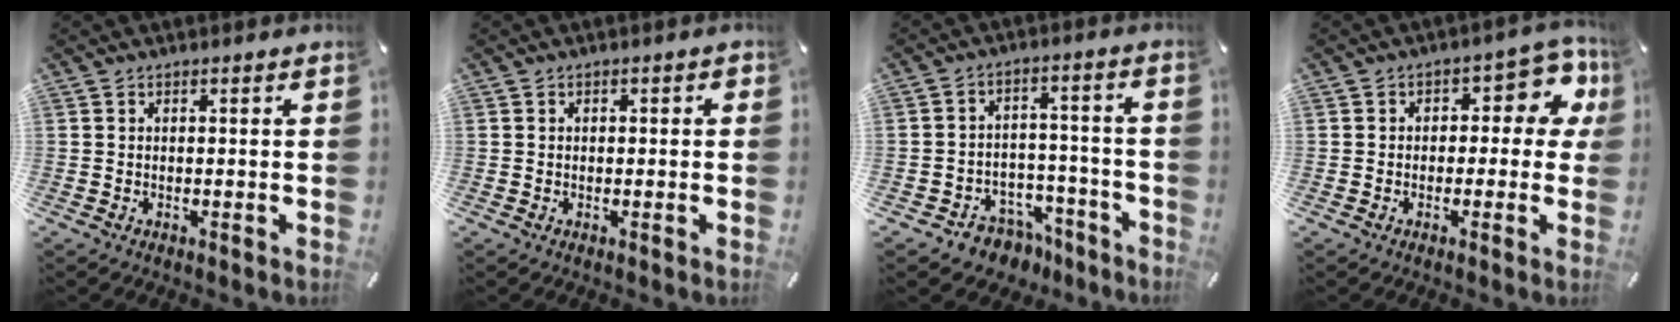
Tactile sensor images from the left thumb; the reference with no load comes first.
{"total": 0.9, "force": [-0.2, 0.8, 0.3], "torque": [-0.006, 0.005, -0.006]}
{"total": 6.8, "force": [-4.0, 5.4, 1.4], "torque": [-0.018, 0.027, -0.065]}
{"total": 9.0, "force": [1.9, 5.5, 6.9], "torque": [-0.081, -0.005, 0.028]}